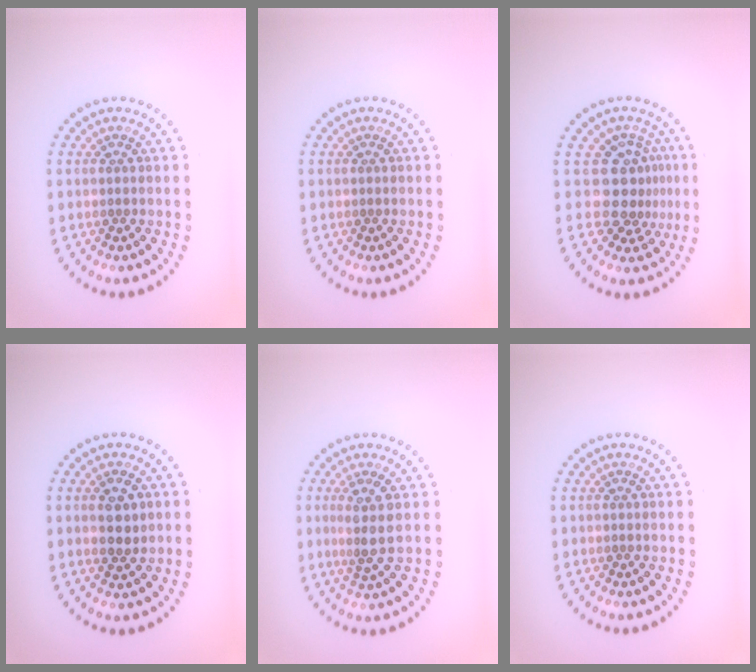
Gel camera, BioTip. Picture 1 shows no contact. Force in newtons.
{"total": 0.0}
{"total": 3.7, "press": 2.6, "slide": 2.6}
{"total": 2.4, "press": 2.4, "slide": 0.4}
{"total": 2.6, "press": 2.0, "slide": 1.7}
{"total": 0.0}